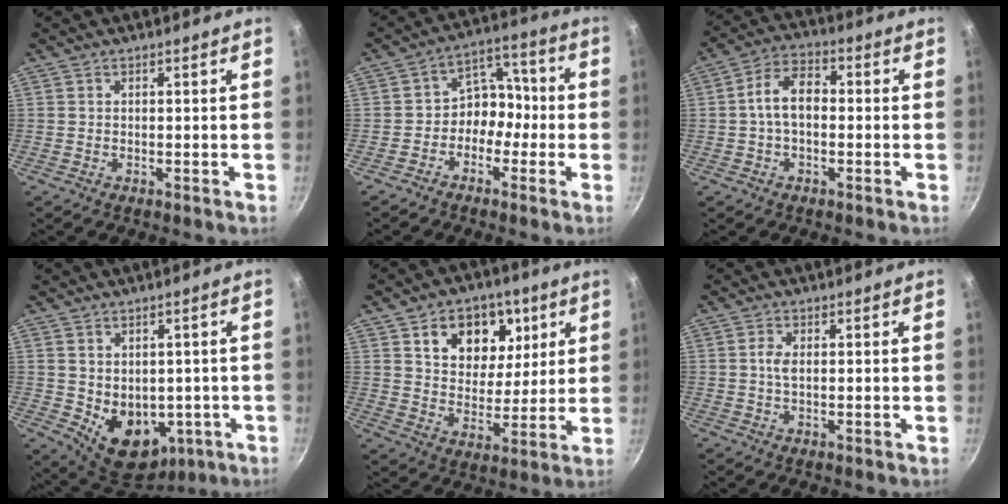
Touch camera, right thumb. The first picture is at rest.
{"total": 8.2, "force": [-1.9, 6.3, 4.8], "torque": [-0.030, 0.044, -0.049]}
{"total": 7.9, "force": [-0.1, 4.9, 6.2], "torque": [-0.103, 0.027, -0.012]}
{"total": 12.4, "force": [-2.9, 8.8, 8.2], "torque": [-0.090, -0.003, -0.014]}
{"total": 14.4, "force": [6.2, 10.3, 8.0], "torque": [-0.071, -0.018, 0.102]}
{"total": 2.2, "force": [0.2, 1.0, 2.0], "torque": [-0.044, -0.001, 0.001]}